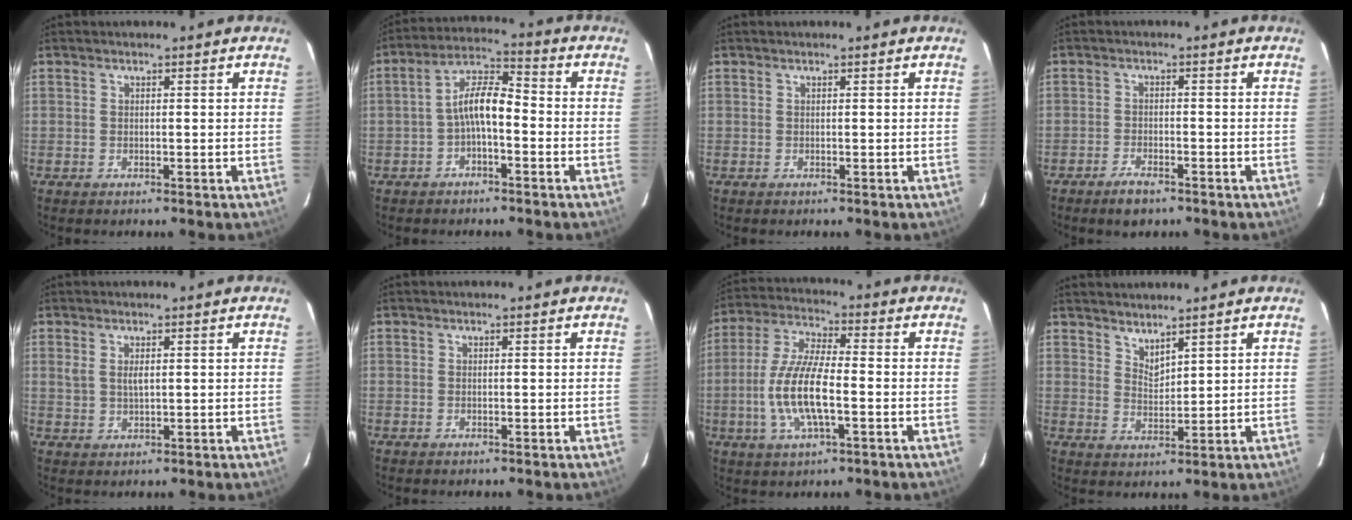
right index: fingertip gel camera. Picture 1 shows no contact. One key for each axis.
{"total": 6.8, "fx": -2.3, "fy": 2.4, "fz": 5.9, "tx": -0.122, "ty": 0.022, "tz": -0.043}
{"total": 0.0}
{"total": 4.0, "fx": -3.0, "fy": 1.7, "fz": 2.1, "tx": -0.053, "ty": -0.001, "tz": -0.053}
{"total": 2.6, "fx": 0.7, "fy": 1.2, "fz": 2.1, "tx": -0.040, "ty": 0.000, "tz": 0.015}
{"total": 0.0}
{"total": 12.5, "fx": -3.0, "fy": 3.7, "fz": 11.6, "tx": -0.242, "ty": -0.003, "tz": -0.059}
{"total": 3.5, "fx": 3.2, "fy": 0.9, "fz": 1.3, "tx": -0.019, "ty": -0.005, "tz": 0.056}